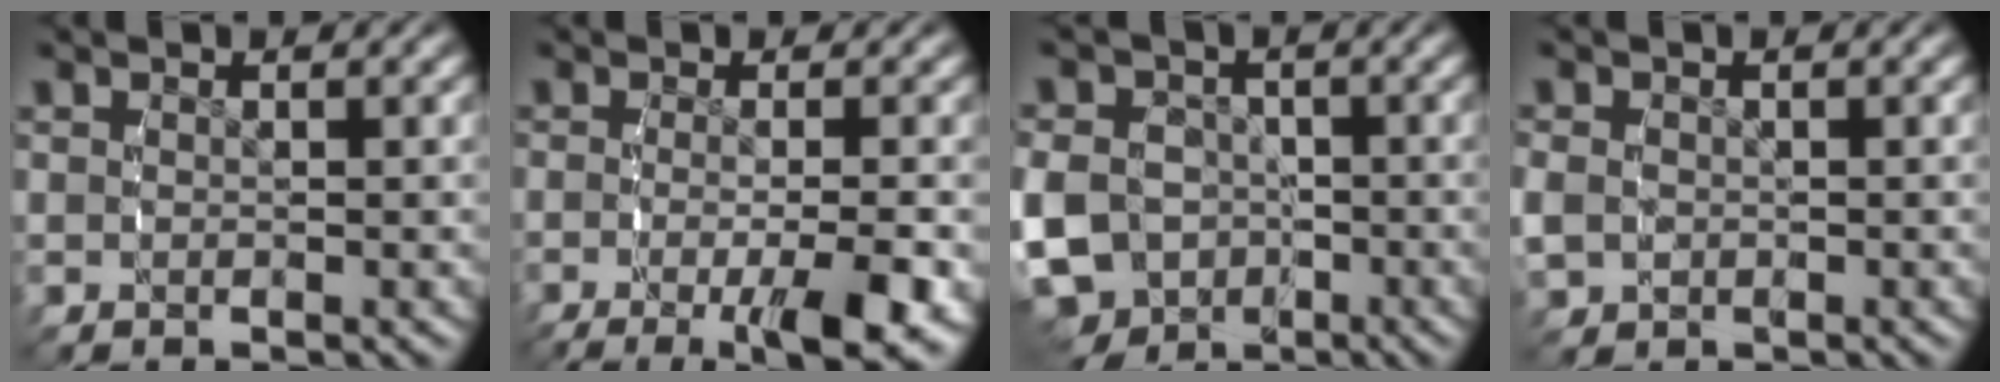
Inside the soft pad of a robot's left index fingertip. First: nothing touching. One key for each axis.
{"total": 5.1, "fx": -3.0, "fy": 0.7, "fz": 4.0, "tx": -0.066, "ty": -0.016, "tz": -0.046}
{"total": 10.6, "fx": -4.4, "fy": 9.3, "fz": 2.7, "tx": -0.071, "ty": -0.052, "tz": -0.068}
{"total": 2.4, "fx": -0.8, "fy": 2.2, "fz": 0.6, "tx": -0.027, "ty": -0.013, "tz": -0.008}